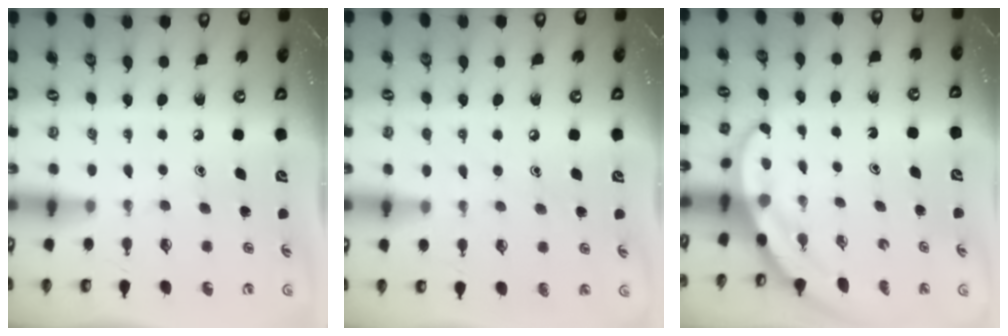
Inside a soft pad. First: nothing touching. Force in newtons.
{"total": 5.7, "press": 5.7, "slide": 0.7}
{"total": 3.1, "press": 3.1, "slide": 0.1}